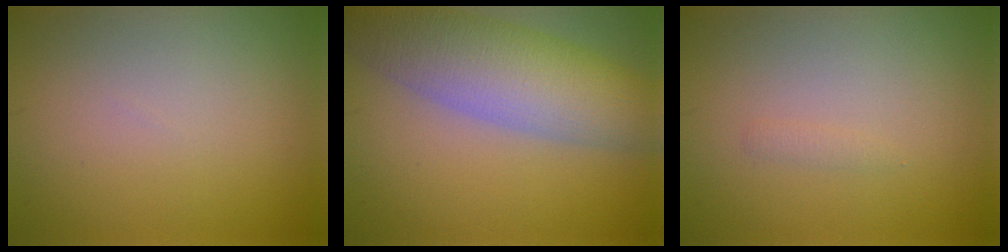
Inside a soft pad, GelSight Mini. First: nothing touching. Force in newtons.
{"total": 9.0, "press": 9.0, "slide": 0.6}
{"total": 0.6, "press": 0.6, "slide": 0.1}